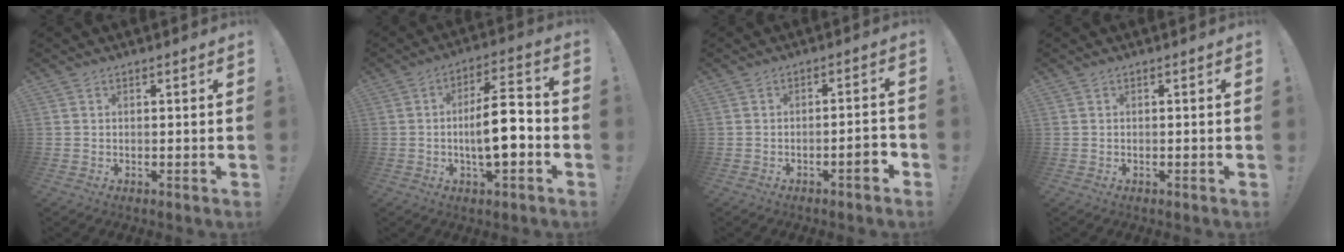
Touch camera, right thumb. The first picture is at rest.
{"total": 12.7, "force": [-2.5, 3.9, 11.9], "torque": [-0.203, 0.011, -0.050]}
{"total": 5.4, "force": [-2.6, 1.1, 4.7], "torque": [-0.065, 0.009, -0.042]}
{"total": 0.0}